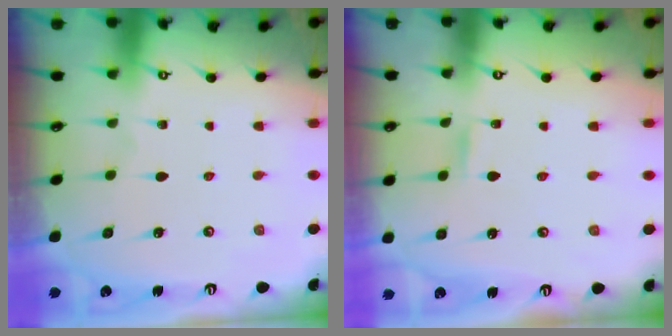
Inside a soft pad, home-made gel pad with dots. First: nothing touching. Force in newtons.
{"total": 1.1, "press": 1.1, "slide": 0.1}